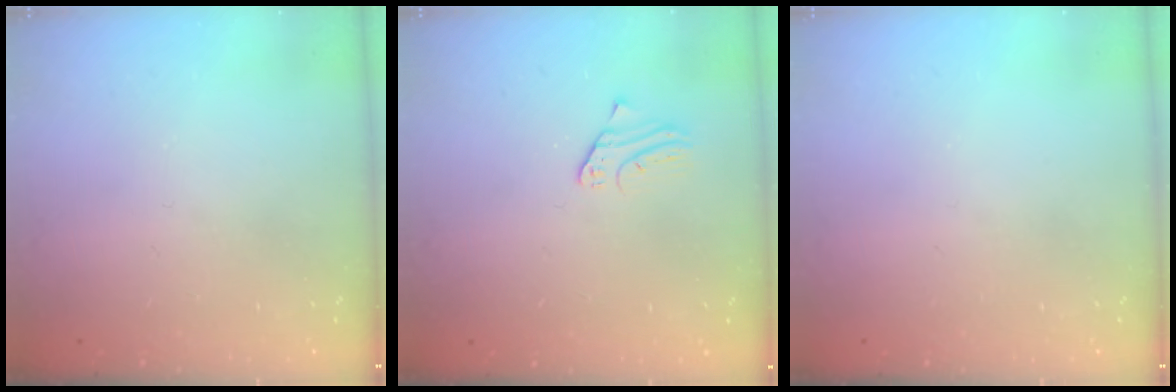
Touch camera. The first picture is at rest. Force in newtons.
{"total": 1.2, "press": 1.2, "slide": 0.1}
{"total": 0.0}